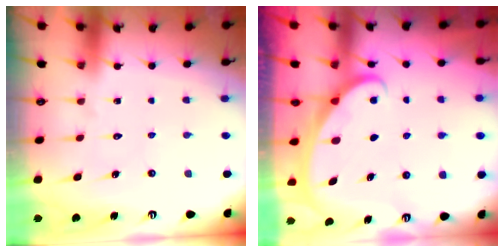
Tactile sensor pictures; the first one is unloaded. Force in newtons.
{"total": 2.2, "press": 2.2, "slide": 0.1}